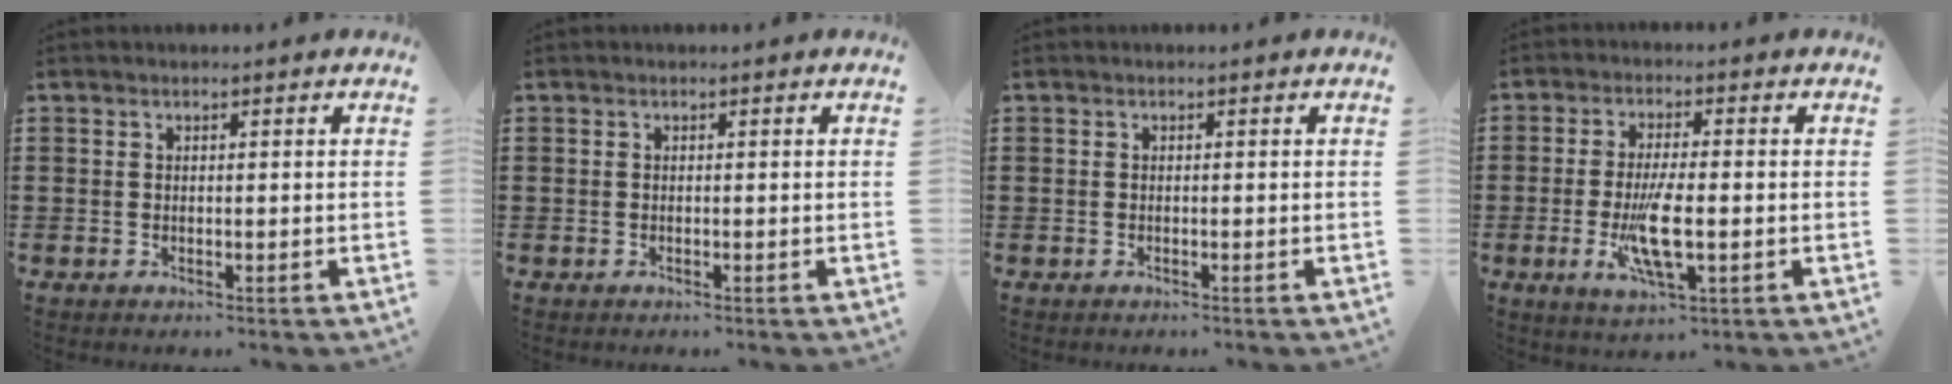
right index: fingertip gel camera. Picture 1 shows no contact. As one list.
[{"total": 0.0}, {"total": 0.0}, {"total": 7.6, "force": [-1.8, 2.0, 7.1], "torque": [-0.151, -0.017, -0.034]}]